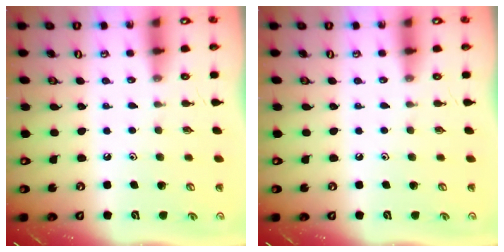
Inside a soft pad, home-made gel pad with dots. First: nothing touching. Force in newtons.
{"total": 0.0}